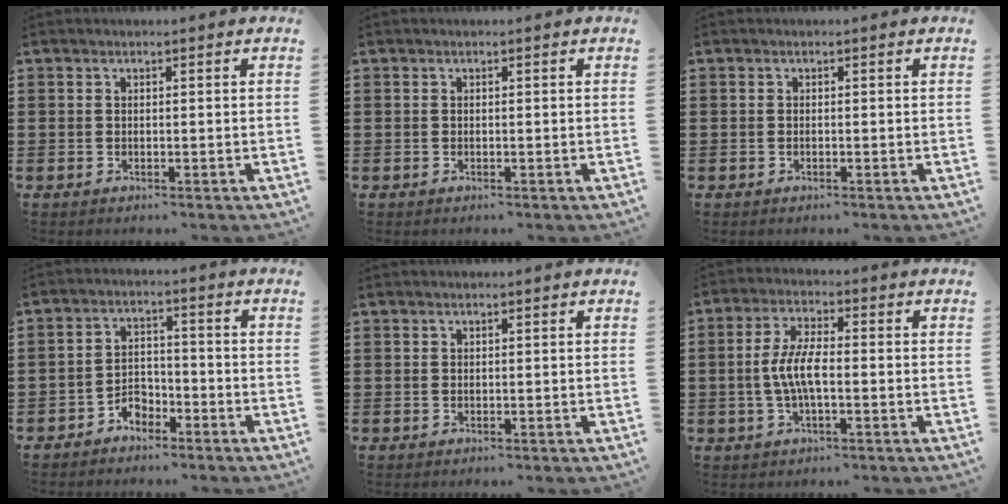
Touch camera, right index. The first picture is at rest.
{"total": 0.0}
{"total": 0.0}
{"total": 3.4, "force": [-2.9, 1.8, 0.6], "torque": [-0.019, 0.009, -0.059]}
{"total": 0.0}
{"total": 6.0, "force": [-0.9, 1.9, 5.6], "torque": [-0.125, -0.004, -0.024]}